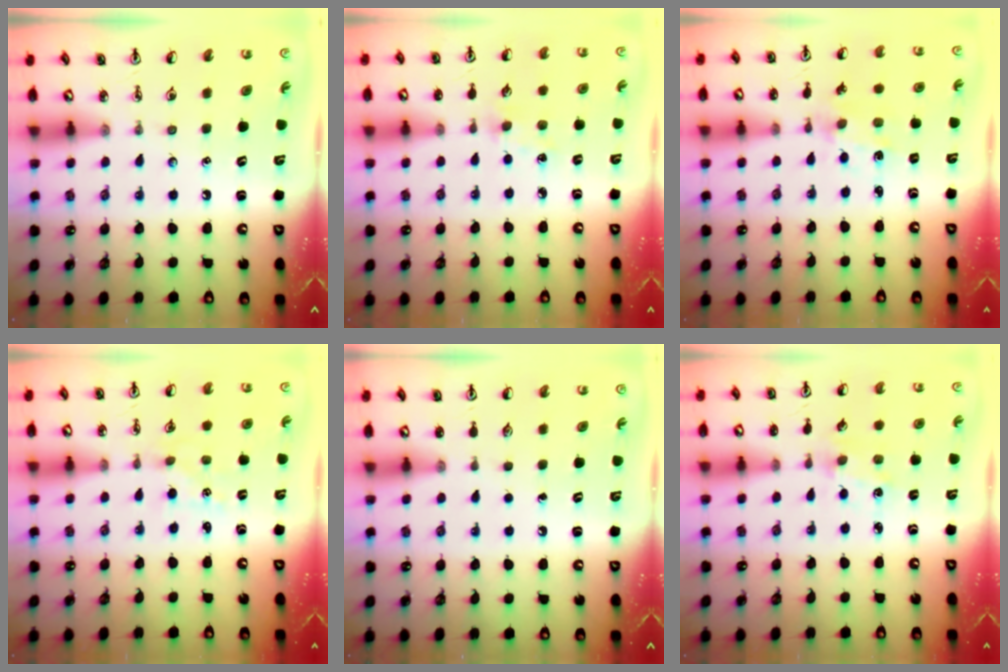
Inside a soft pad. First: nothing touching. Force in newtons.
{"total": 2.6, "press": 2.5, "slide": 0.5}
{"total": 1.6, "press": 1.5, "slide": 0.1}
{"total": 2.3, "press": 2.3, "slide": 0.3}
{"total": 0.0}
{"total": 1.2, "press": 1.2, "slide": 0.3}